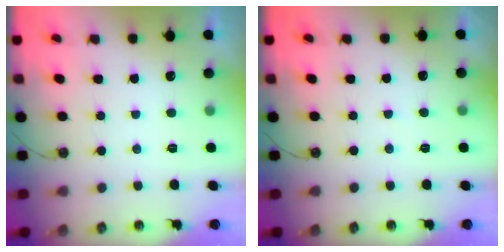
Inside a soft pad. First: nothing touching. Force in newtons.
{"total": 2.7, "press": 2.6, "slide": 0.4}